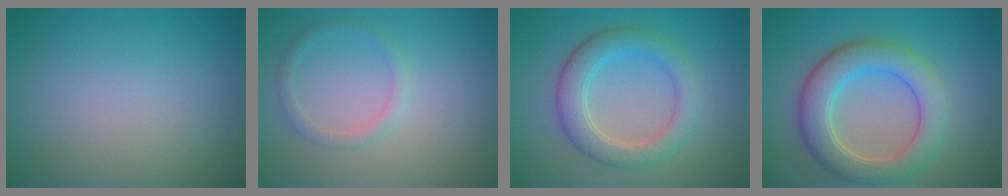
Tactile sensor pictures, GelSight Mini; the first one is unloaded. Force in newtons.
{"total": 1.3, "press": 1.3, "slide": 0.1}
{"total": 4.5, "press": 4.5, "slide": 0.4}
{"total": 6.2, "press": 6.2, "slide": 0.7}